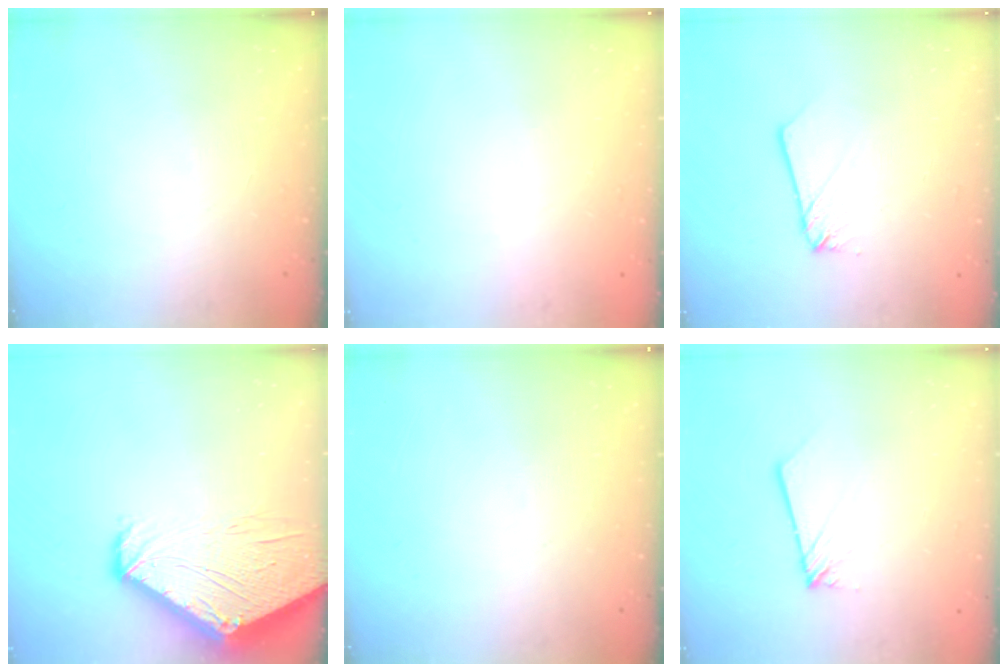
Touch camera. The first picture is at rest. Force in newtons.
{"total": 0.0}
{"total": 2.0, "press": 2.0, "slide": 0.1}
{"total": 16.9, "press": 16.8, "slide": 1.7}
{"total": 0.0}
{"total": 1.9, "press": 1.9, "slide": 0.1}